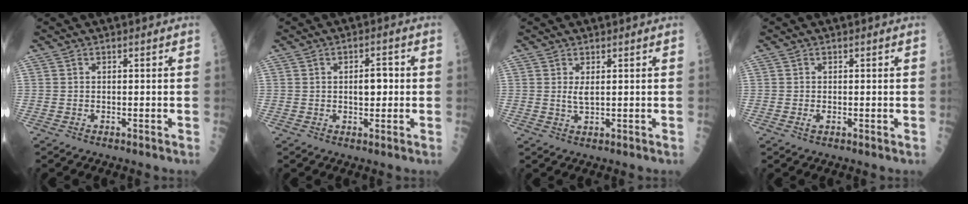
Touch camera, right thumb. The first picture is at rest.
{"total": 4.0, "force": [0.2, 2.2, 3.4], "torque": [-0.038, 0.004, 0.002]}
{"total": 1.9, "force": [0.6, 0.6, 1.7], "torque": [-0.035, -0.008, 0.015]}
{"total": 1.0, "force": [-0.1, 0.6, 0.8], "torque": [-0.011, -0.001, -0.004]}